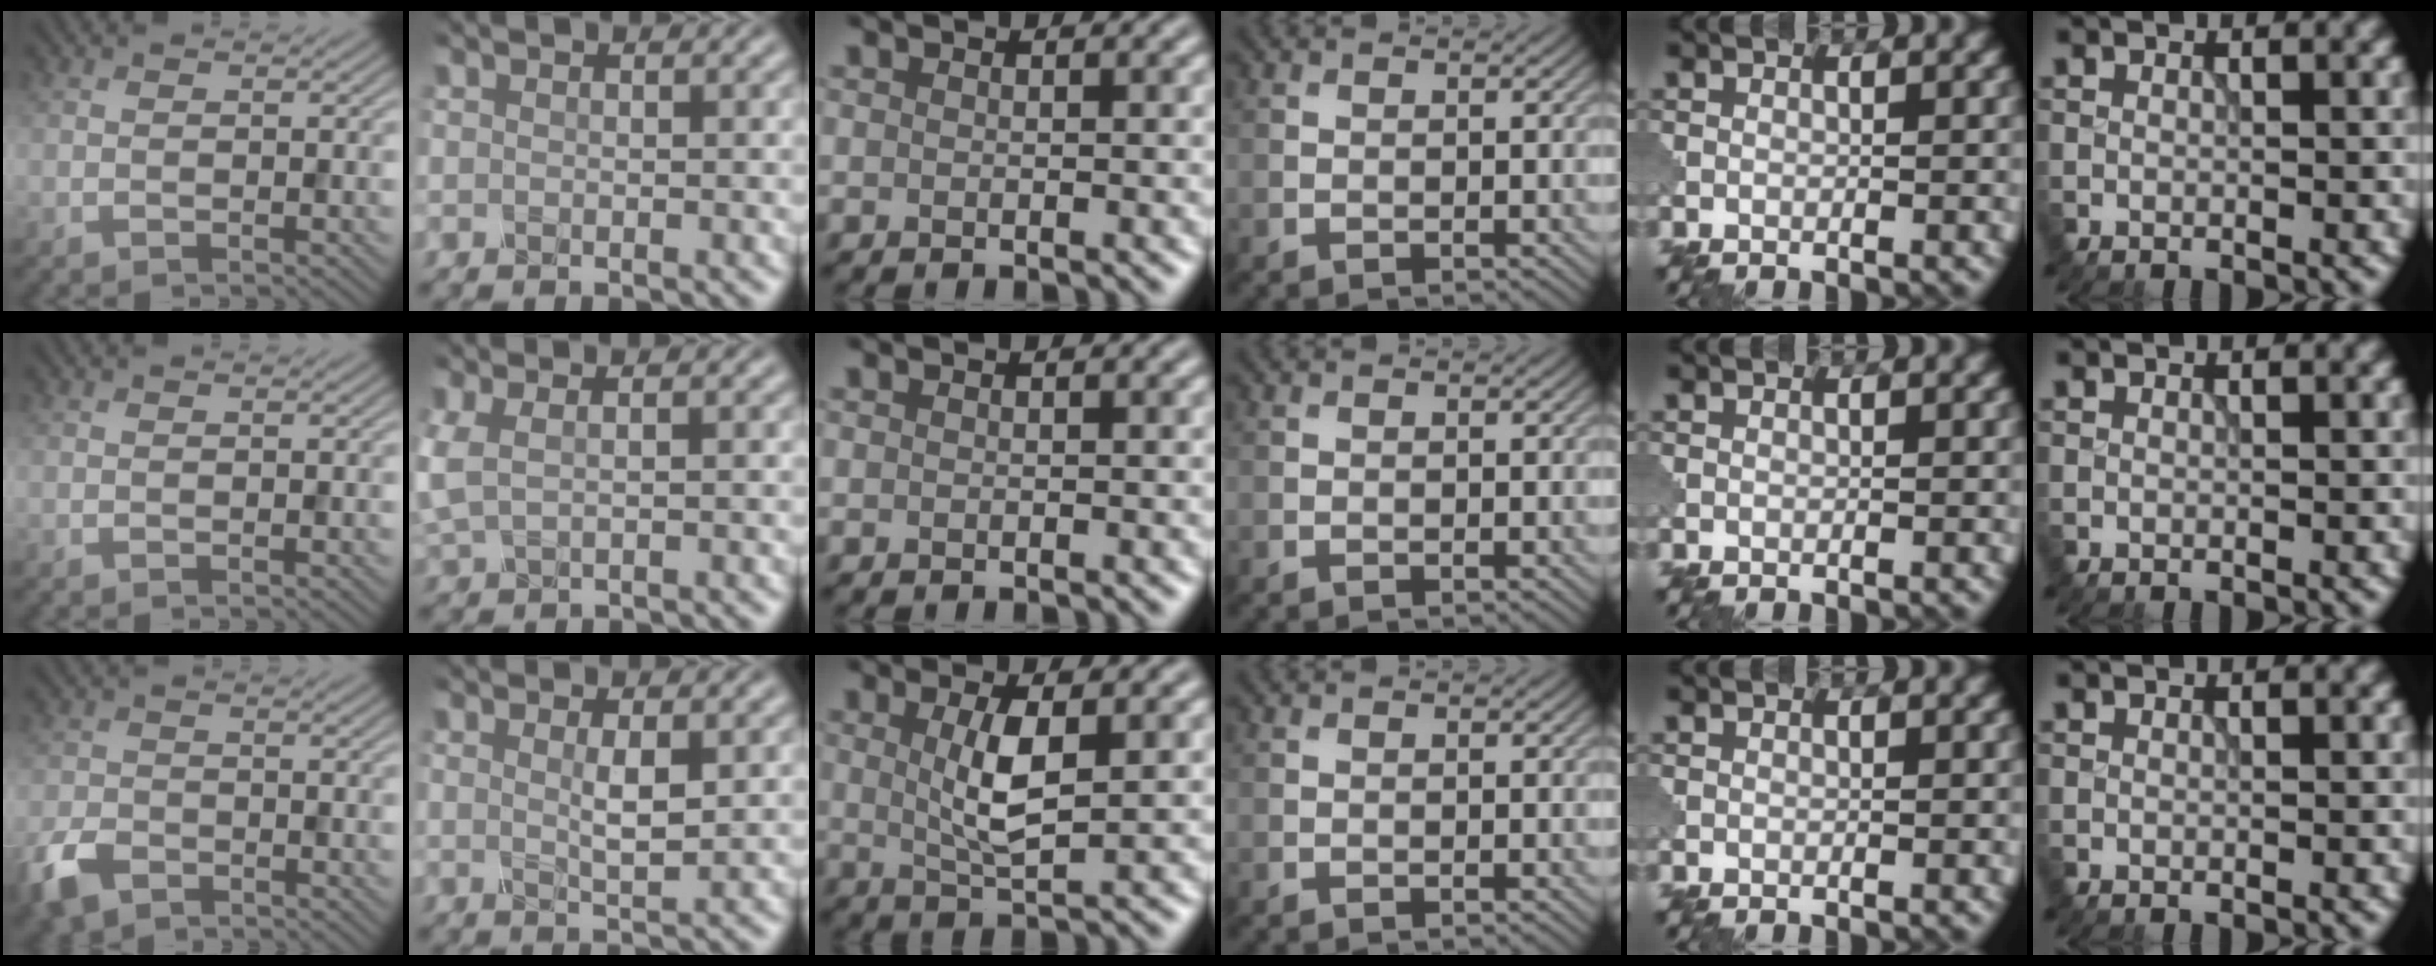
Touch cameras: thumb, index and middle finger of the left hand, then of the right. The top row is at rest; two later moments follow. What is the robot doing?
{"motion": "squeeze", "object": "clothespin"}